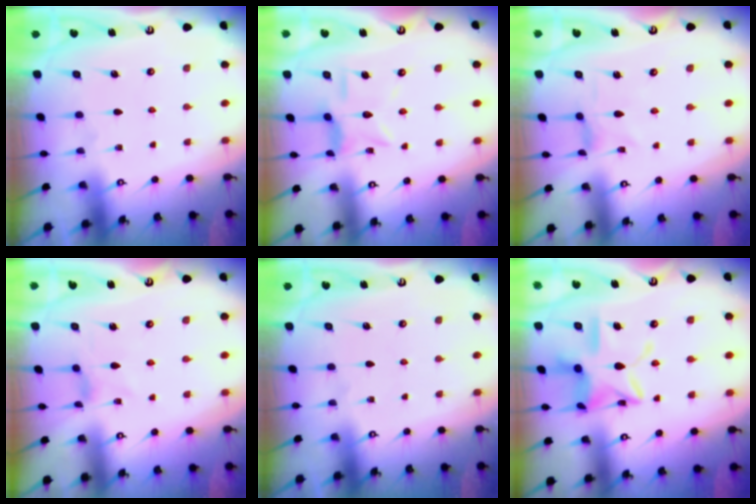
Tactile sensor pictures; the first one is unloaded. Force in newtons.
{"total": 6.3, "press": 6.3, "slide": 0.6}
{"total": 0.7, "press": 0.6, "slide": 0.1}
{"total": 0.8, "press": 0.8, "slide": 0.3}
{"total": 0.0}
{"total": 14.9, "press": 14.9, "slide": 1.3}